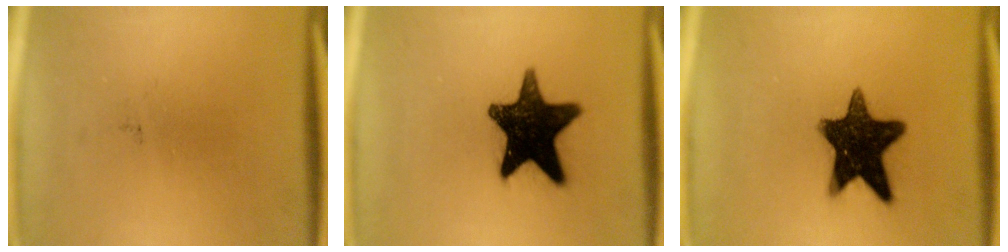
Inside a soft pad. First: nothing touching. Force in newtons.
{"total": 16.8}
{"total": 14.8}